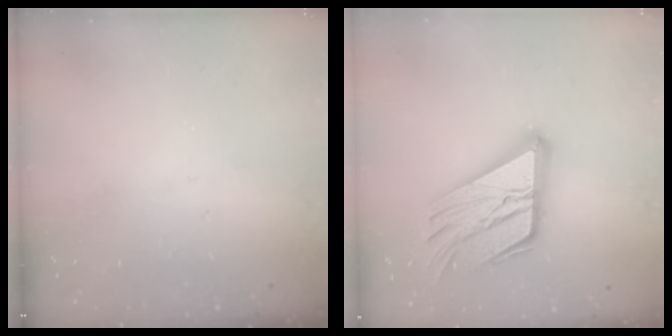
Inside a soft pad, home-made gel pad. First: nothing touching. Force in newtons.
{"total": 21.7, "press": 21.6, "slide": 2.2}